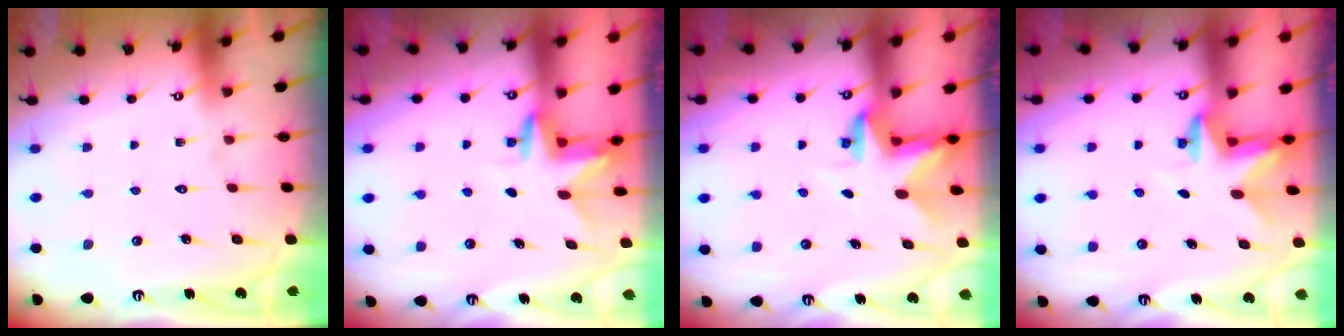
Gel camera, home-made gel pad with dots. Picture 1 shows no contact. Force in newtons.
{"total": 3.2, "press": 3.2, "slide": 0.3}
{"total": 3.0, "press": 3.0, "slide": 0.2}
{"total": 2.5, "press": 2.5, "slide": 0.4}